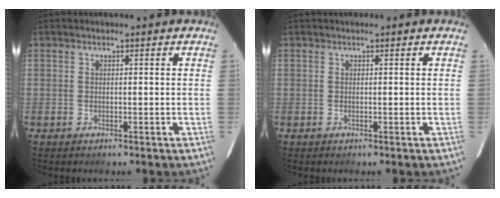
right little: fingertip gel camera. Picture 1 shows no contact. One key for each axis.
{"total": 0.0}